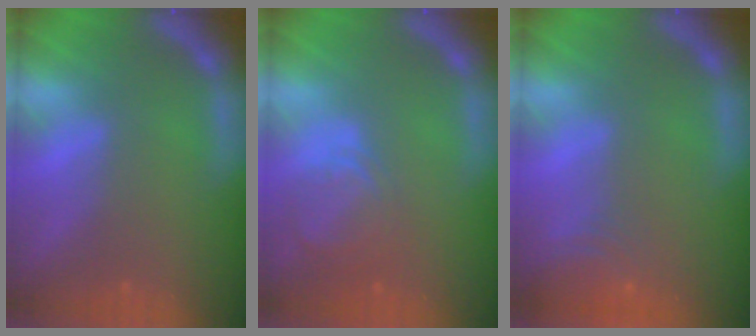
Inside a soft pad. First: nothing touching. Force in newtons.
{"total": 4.0}
{"total": 5.0}